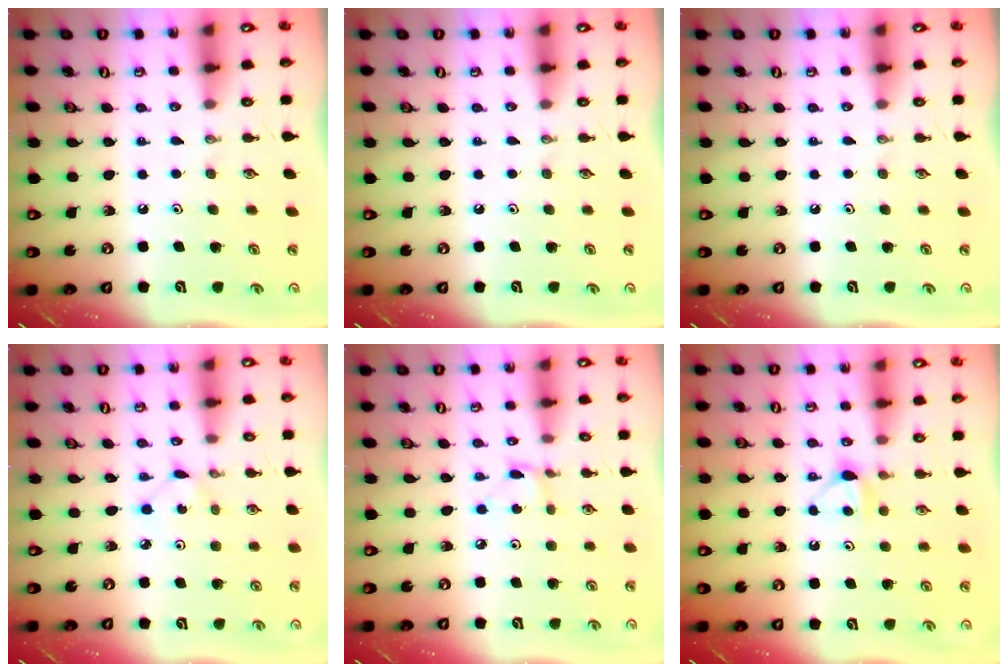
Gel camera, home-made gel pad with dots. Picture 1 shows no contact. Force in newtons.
{"total": 0.0}
{"total": 0.0}
{"total": 1.3, "press": 1.3, "slide": 0.1}
{"total": 2.0, "press": 2.0, "slide": 0.2}
{"total": 6.6, "press": 6.5, "slide": 0.7}